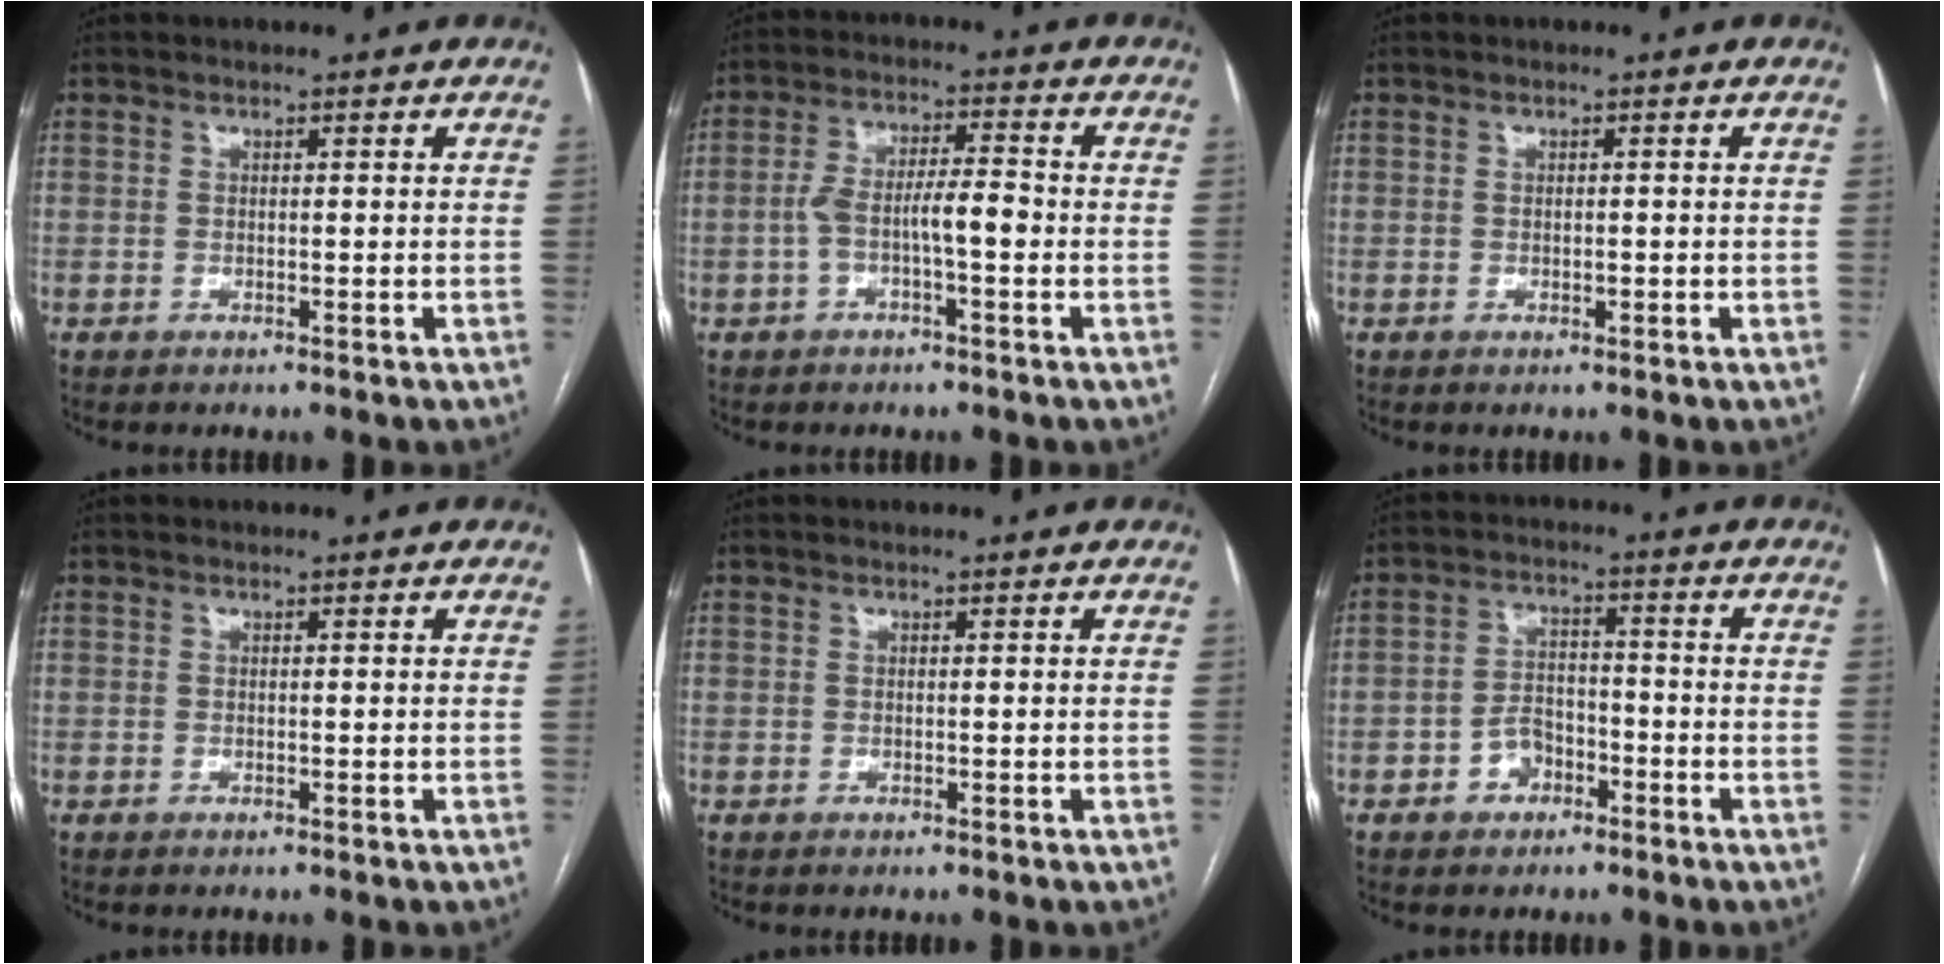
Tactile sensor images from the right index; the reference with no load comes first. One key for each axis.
{"total": 6.5, "fx": -1.6, "fy": 1.5, "fz": 6.2, "tx": -0.118, "ty": 0.022, "tz": -0.027}
{"total": 0.9, "fx": -0.2, "fy": 0.4, "fz": 0.7, "tx": -0.014, "ty": -0.001, "tz": -0.002}
{"total": 0.0}
{"total": 0.0}
{"total": 4.8, "fx": -2.5, "fy": 3.4, "fz": 2.4, "tx": -0.043, "ty": 0.016, "tz": -0.040}